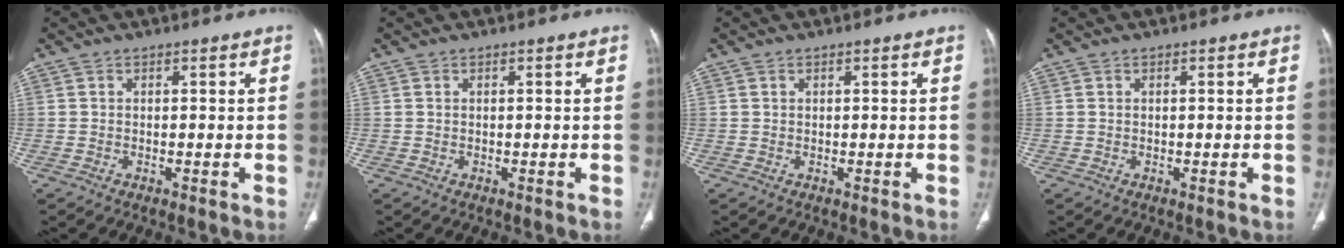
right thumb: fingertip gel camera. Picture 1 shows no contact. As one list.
[{"total": 0.0}, {"total": 0.0}, {"total": 0.0}]